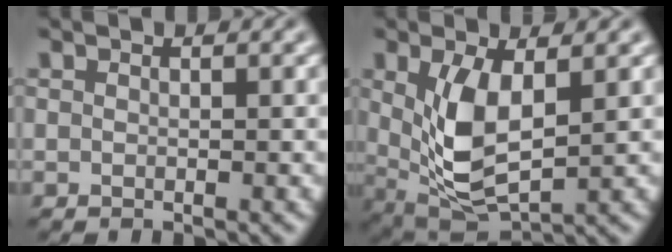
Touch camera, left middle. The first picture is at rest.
{"total": 5.1, "force": [0.5, 2.2, 4.6], "torque": [-0.102, -0.006, 0.016]}